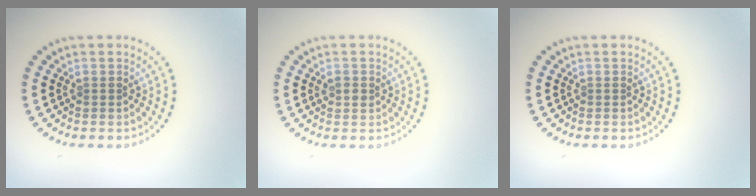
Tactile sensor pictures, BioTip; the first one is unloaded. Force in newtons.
{"total": 1.0, "press": 1.0, "slide": 0.2}
{"total": 0.0}